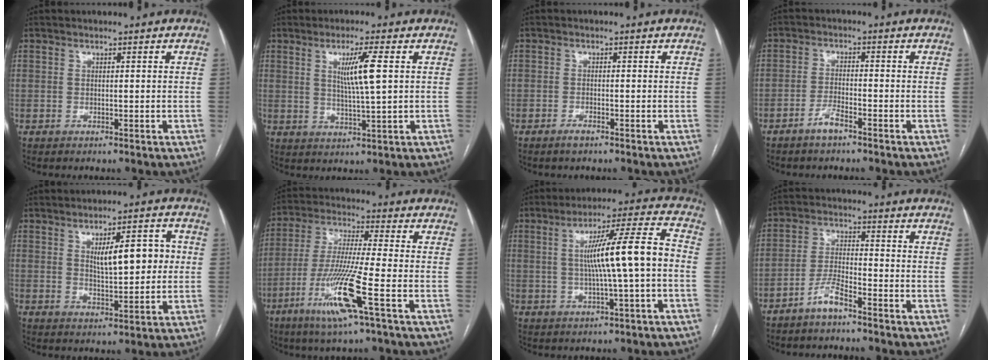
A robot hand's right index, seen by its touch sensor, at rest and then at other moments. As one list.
[{"total": 6.1, "force": [1.6, -0.4, 5.9], "torque": [-0.107, -0.005, 0.032]}, {"total": 1.4, "force": [-1.1, 0.2, 0.8], "torque": [-0.018, -0.001, -0.019]}, {"total": 3.1, "force": [-2.4, 0.5, 1.9], "torque": [-0.037, 0.002, -0.047]}, {"total": 8.4, "force": [1.6, 2.5, 7.8], "torque": [-0.117, 0.015, 0.030]}, {"total": 13.0, "force": [-5.5, -0.6, 11.7], "torque": [-0.241, -0.023, -0.108]}, {"total": 11.9, "force": [-0.4, -0.2, 11.9], "torque": [-0.190, 0.018, -0.006]}, {"total": 4.8, "force": [-3.7, 0.6, 3.0], "torque": [-0.065, 0.002, -0.074]}]